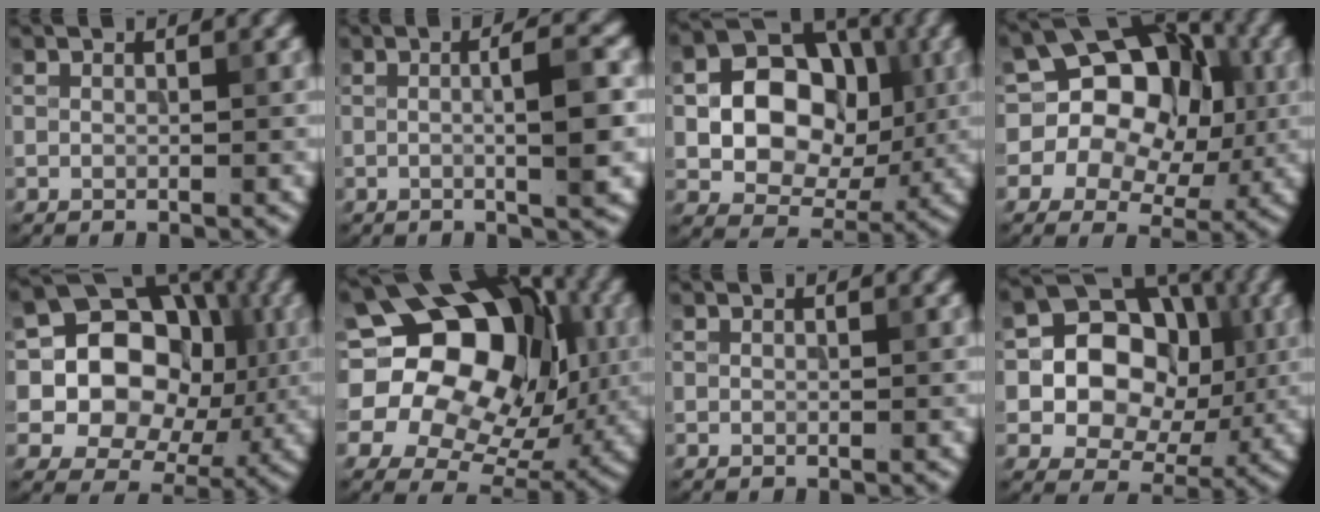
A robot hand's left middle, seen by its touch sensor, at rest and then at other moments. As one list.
[{"total": 5.1, "force": [0.0, 1.1, 5.0], "torque": [-0.065, 0.008, 0.000]}, {"total": 9.7, "force": [0.4, 7.5, 6.2], "torque": [-0.083, 0.006, 0.000]}, {"total": 12.6, "force": [1.6, 10.3, 7.1], "torque": [-0.099, 0.039, -0.005]}, {"total": 12.7, "force": [1.1, 10.9, 6.4], "torque": [-0.108, 0.023, 0.000]}, {"total": 17.5, "force": [3.9, 13.0, 11.1], "torque": [-0.189, 0.044, 0.058]}, {"total": 0.0}, {"total": 10.2, "force": [0.4, 8.5, 5.6], "torque": [-0.066, 0.011, -0.009]}]